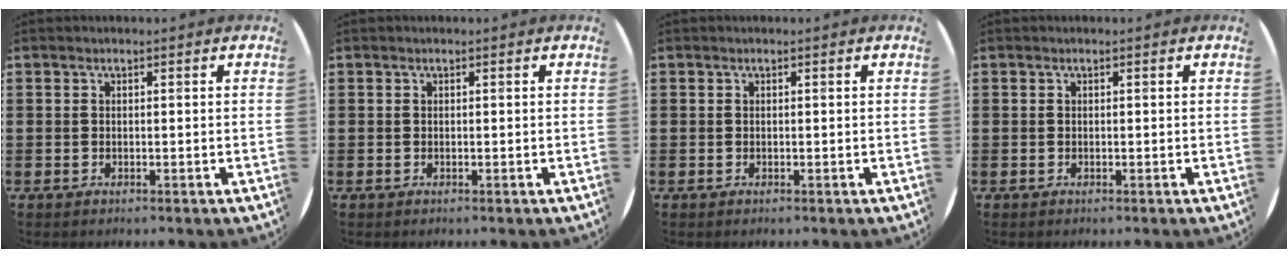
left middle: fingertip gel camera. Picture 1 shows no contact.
{"total": 0.0}
{"total": 0.0}
{"total": 0.0}